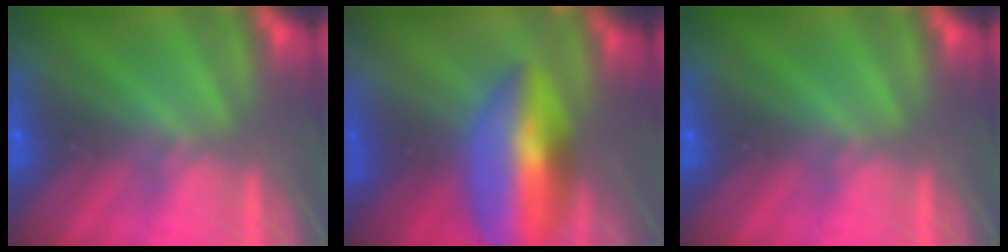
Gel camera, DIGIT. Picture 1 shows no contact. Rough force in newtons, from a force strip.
{"total": 5.8}
{"total": 0.0}